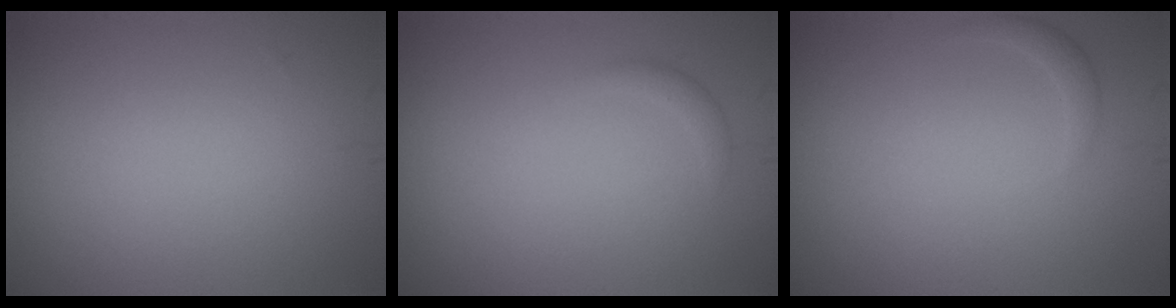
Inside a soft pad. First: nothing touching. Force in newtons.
{"total": 0.9, "press": 0.9, "slide": 0.0}
{"total": 0.9, "press": 0.9, "slide": 0.0}